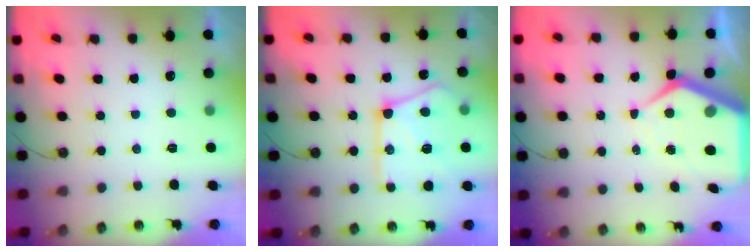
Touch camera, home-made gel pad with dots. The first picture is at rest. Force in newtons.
{"total": 20.7, "press": 20.6, "slide": 2.2}
{"total": 10.6, "press": 10.6, "slide": 0.9}